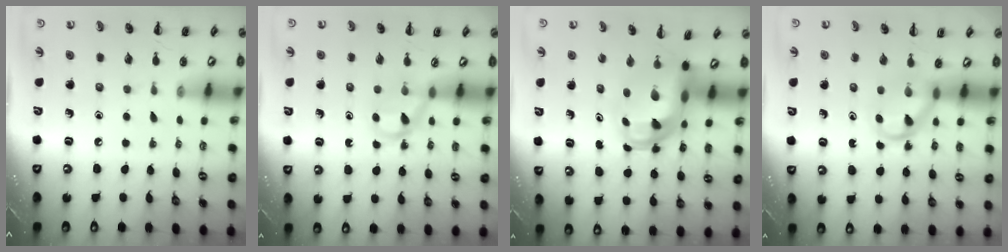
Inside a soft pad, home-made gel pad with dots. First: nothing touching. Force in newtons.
{"total": 3.5, "press": 3.2, "slide": 1.5}
{"total": 5.9, "press": 5.7, "slide": 1.5}
{"total": 3.8, "press": 3.6, "slide": 1.0}